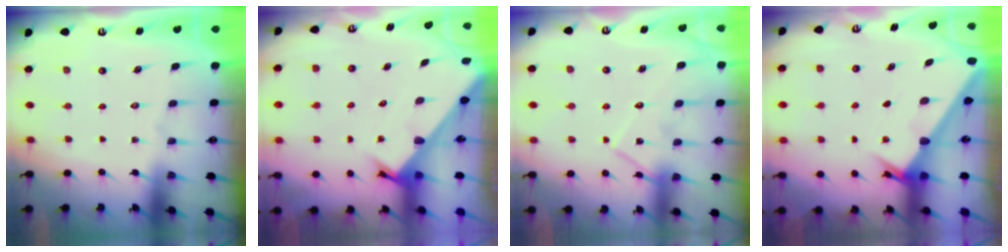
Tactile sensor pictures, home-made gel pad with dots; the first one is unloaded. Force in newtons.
{"total": 2.2, "press": 2.2, "slide": 0.1}
{"total": 12.9, "press": 12.9, "slide": 0.9}
{"total": 2.3, "press": 2.3, "slide": 0.3}